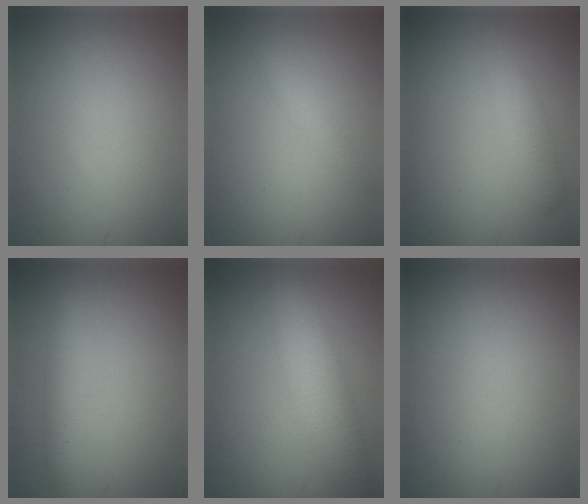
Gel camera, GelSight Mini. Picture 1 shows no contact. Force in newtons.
{"total": 1.3, "press": 1.3, "slide": 0.1}
{"total": 2.4, "press": 2.3, "slide": 0.1}
{"total": 1.8, "press": 1.8, "slide": 0.1}
{"total": 5.3, "press": 5.3, "slide": 0.1}
{"total": 0.0}